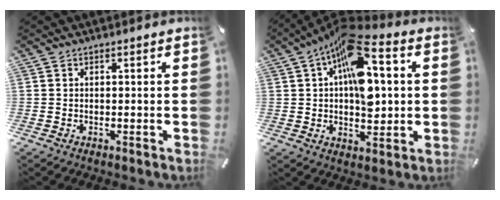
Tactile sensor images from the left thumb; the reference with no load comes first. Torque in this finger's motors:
{"motor_torque": [2.80, 2.21, 2.48, -0.29, 0.29]}